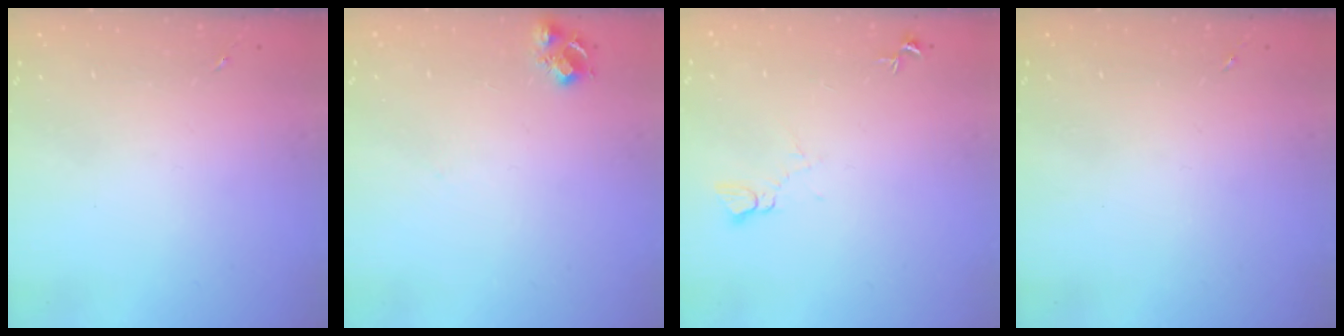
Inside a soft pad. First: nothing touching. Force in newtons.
{"total": 7.3, "press": 7.2, "slide": 0.8}
{"total": 4.3, "press": 4.3, "slide": 0.4}
{"total": 0.0}